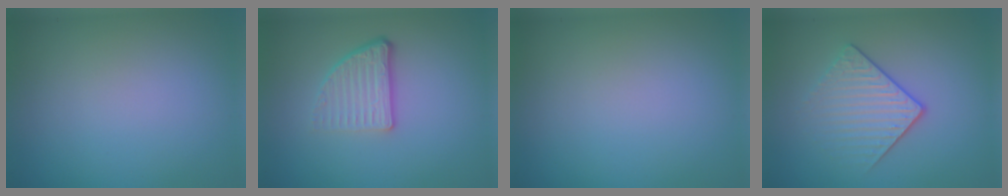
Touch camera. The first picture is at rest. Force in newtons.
{"total": 3.8, "press": 2.5, "slide": 2.9}
{"total": 0.0}
{"total": 3.7, "press": 2.8, "slide": 2.4}